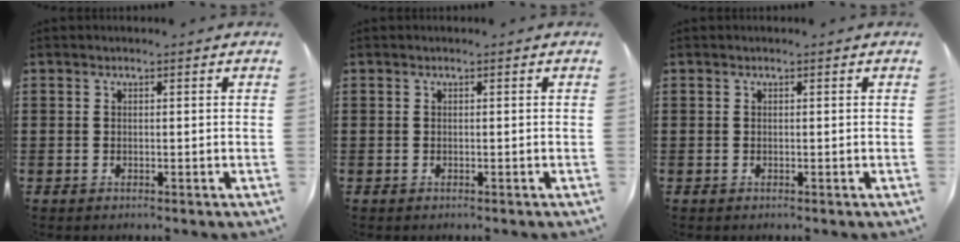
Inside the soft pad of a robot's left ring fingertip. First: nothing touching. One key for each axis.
{"total": 0.0}
{"total": 0.0}